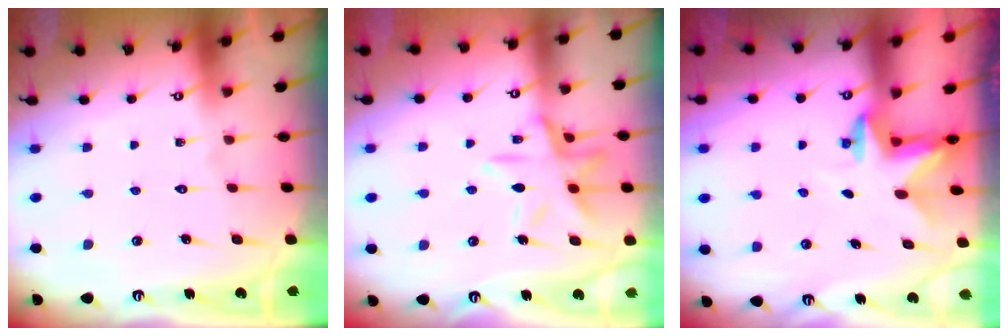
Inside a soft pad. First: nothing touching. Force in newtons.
{"total": 14.1, "press": 14.1, "slide": 0.9}
{"total": 2.5, "press": 2.5, "slide": 0.4}